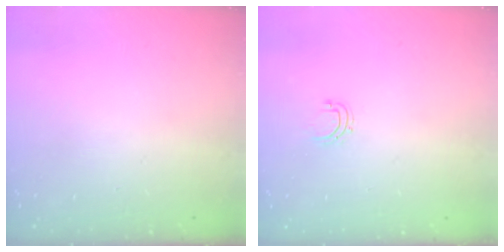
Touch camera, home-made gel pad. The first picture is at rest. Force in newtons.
{"total": 3.8, "press": 3.8, "slide": 0.3}